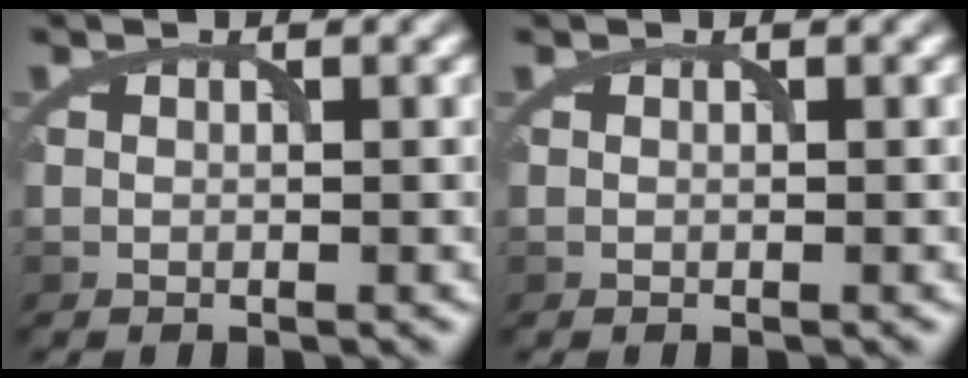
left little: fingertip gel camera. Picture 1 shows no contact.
{"total": 0.0}